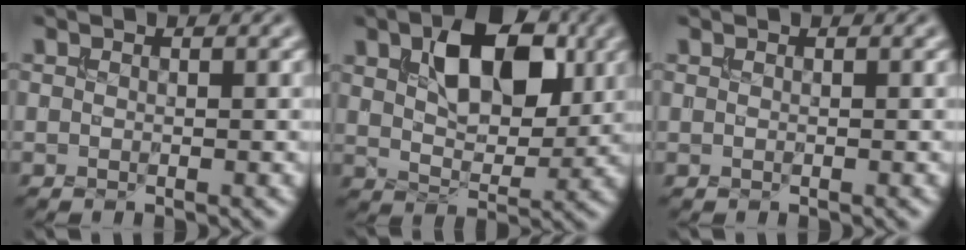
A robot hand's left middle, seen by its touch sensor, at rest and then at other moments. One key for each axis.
{"total": 7.7, "fx": 2.4, "fy": 4.4, "fz": 5.8, "tx": -0.097, "ty": 0.004, "tz": 0.038}
{"total": 0.0}